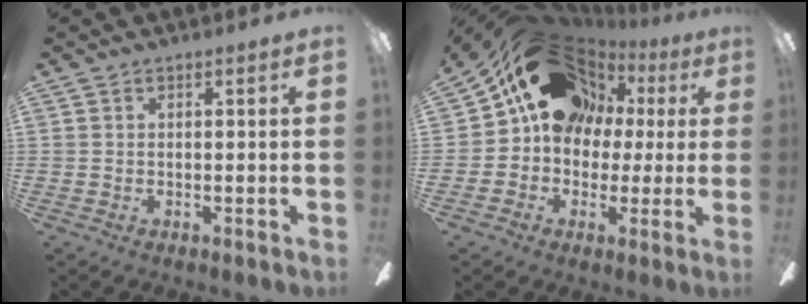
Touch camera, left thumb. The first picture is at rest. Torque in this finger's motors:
{"motor_torque": [2.44, 2.57, 1.78, -0.99, 0.51]}